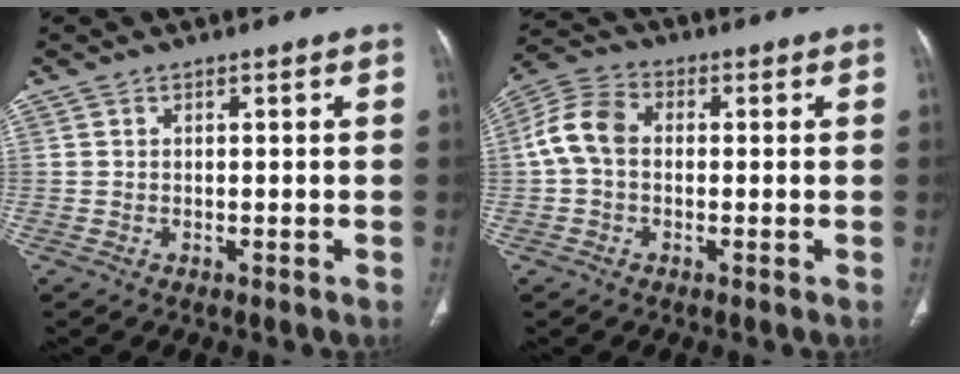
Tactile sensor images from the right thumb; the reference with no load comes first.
{"total": 7.8, "force": [0.0, 5.5, 5.4], "torque": [-0.108, 0.025, -0.010]}